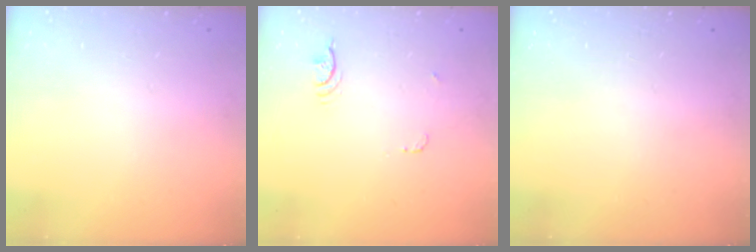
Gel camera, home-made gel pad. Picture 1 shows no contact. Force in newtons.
{"total": 3.8, "press": 3.5, "slide": 1.6}
{"total": 0.0}